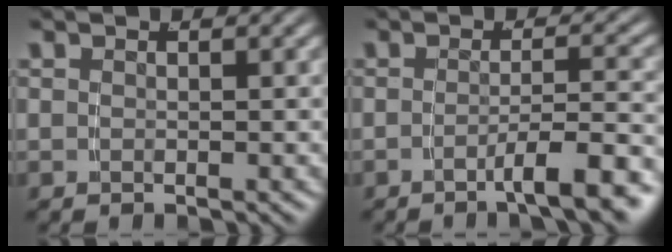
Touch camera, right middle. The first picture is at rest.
{"total": 4.5, "force": [-3.1, 0.0, 3.3], "torque": [-0.044, -0.002, -0.049]}